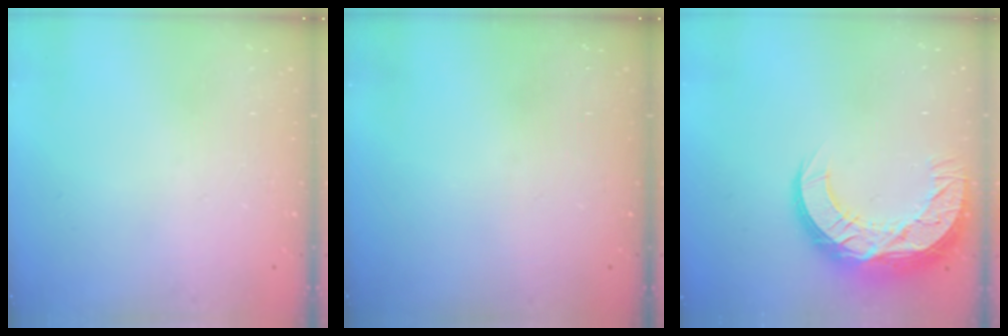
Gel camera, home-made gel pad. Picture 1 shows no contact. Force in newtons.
{"total": 0.0}
{"total": 16.0, "press": 16.0, "slide": 1.3}